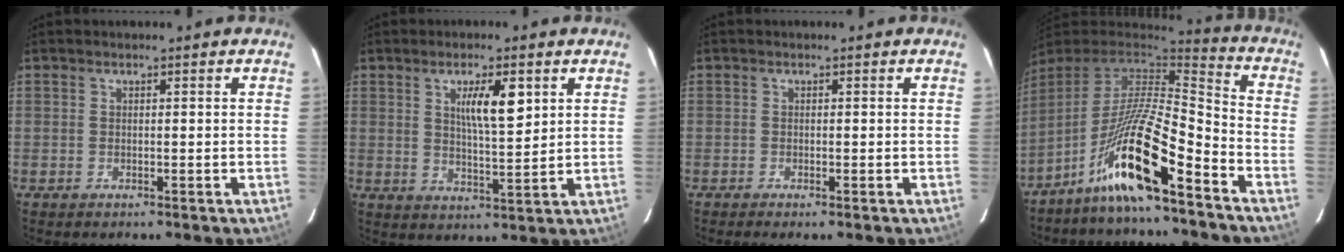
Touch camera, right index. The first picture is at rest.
{"total": 6.8, "force": [2.7, 1.2, 6.1], "torque": [-0.103, -0.003, 0.047]}
{"total": 1.2, "force": [-0.7, 0.1, 1.0], "torque": [-0.019, -0.003, -0.013]}
{"total": 16.7, "force": [-10.6, 1.0, 12.9], "torque": [-0.254, -0.009, -0.194]}